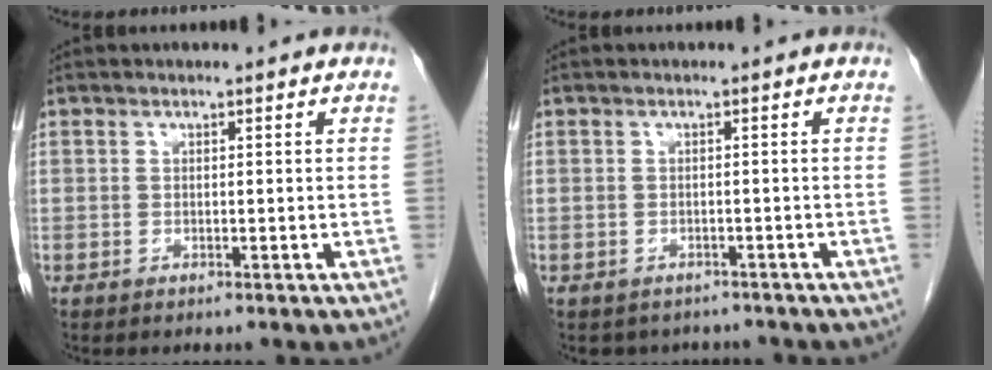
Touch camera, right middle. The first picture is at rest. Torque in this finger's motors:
{"motor_torque": [0.01, -0.01, 0.00, 0.00]}